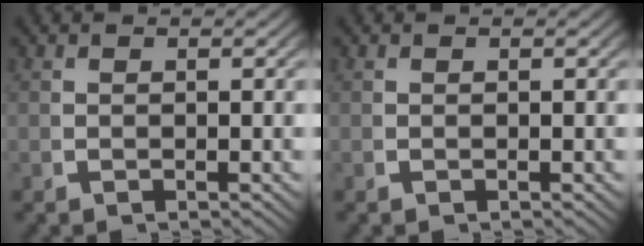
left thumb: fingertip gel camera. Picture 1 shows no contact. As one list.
[{"total": 0.0}]